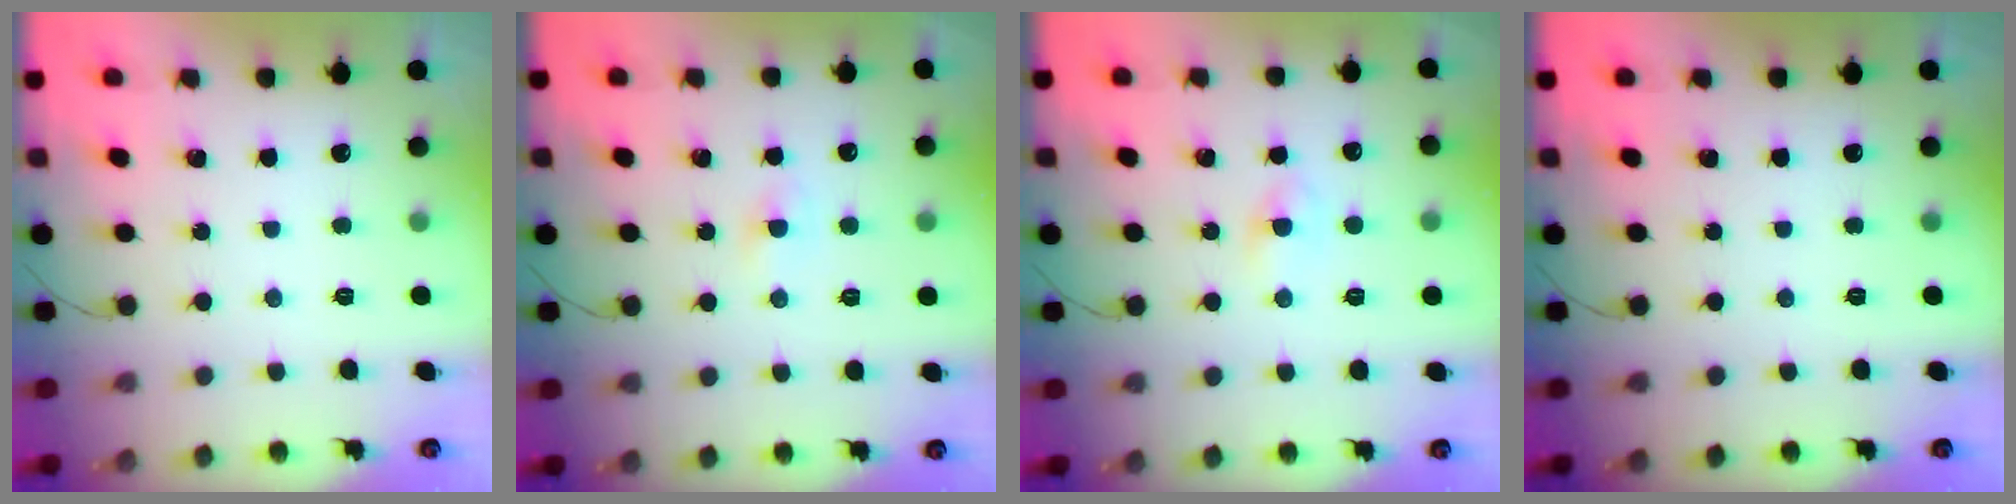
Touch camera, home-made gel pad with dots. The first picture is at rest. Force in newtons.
{"total": 2.1, "press": 1.9, "slide": 0.7}
{"total": 2.1, "press": 1.8, "slide": 1.0}
{"total": 0.0}